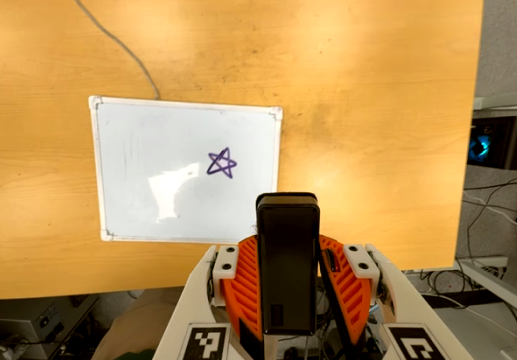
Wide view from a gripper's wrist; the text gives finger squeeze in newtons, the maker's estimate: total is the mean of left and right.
{"total": 5.0, "left": 3.8, "right": 6.1}